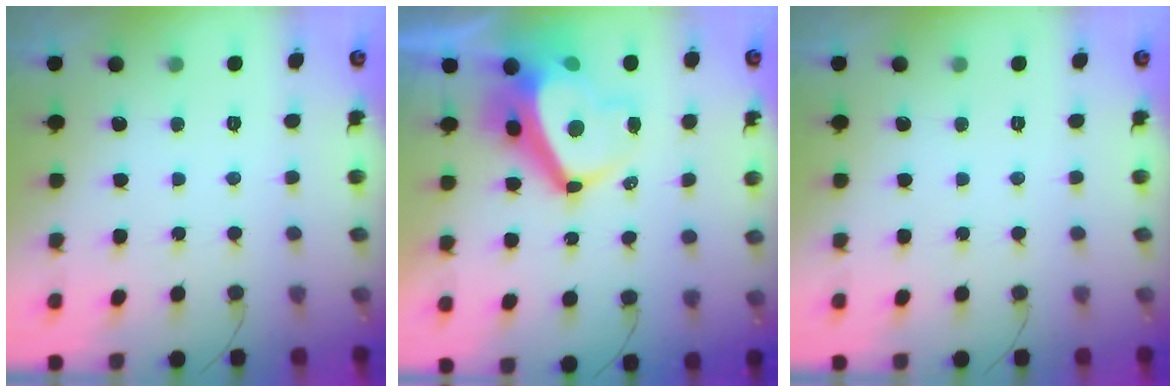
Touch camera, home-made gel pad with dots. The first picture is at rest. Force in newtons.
{"total": 11.8, "press": 11.7, "slide": 1.7}
{"total": 0.0}